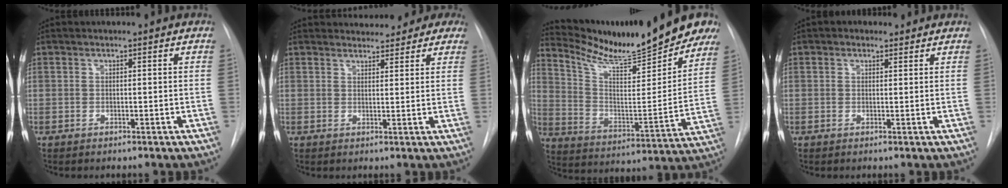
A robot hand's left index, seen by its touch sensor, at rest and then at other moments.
{"total": 9.5, "force": [8.5, 3.7, 1.6], "torque": [0.006, 0.010, 0.084]}
{"total": 21.9, "force": [19.6, 2.8, 9.3], "torque": [-0.151, -0.038, 0.293]}
{"total": 1.7, "force": [1.1, 1.2, 0.4], "torque": [-0.009, 0.011, 0.014]}